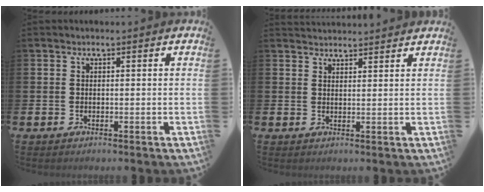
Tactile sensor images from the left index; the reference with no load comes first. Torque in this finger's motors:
{"motor_torque": [0.51, -0.64, 0.05, 0.00]}